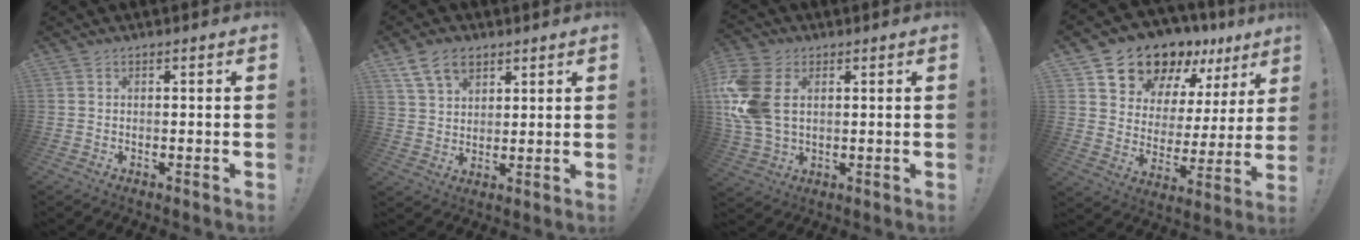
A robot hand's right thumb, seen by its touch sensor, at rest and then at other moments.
{"total": 9.9, "force": [6.0, 6.6, 4.4], "torque": [-0.065, -0.025, 0.115]}
{"total": 15.5, "force": [3.1, 10.6, 10.9], "torque": [-0.231, -0.008, 0.058]}
{"total": 15.0, "force": [13.2, 6.6, 3.0], "torque": [-0.065, -0.112, 0.244]}